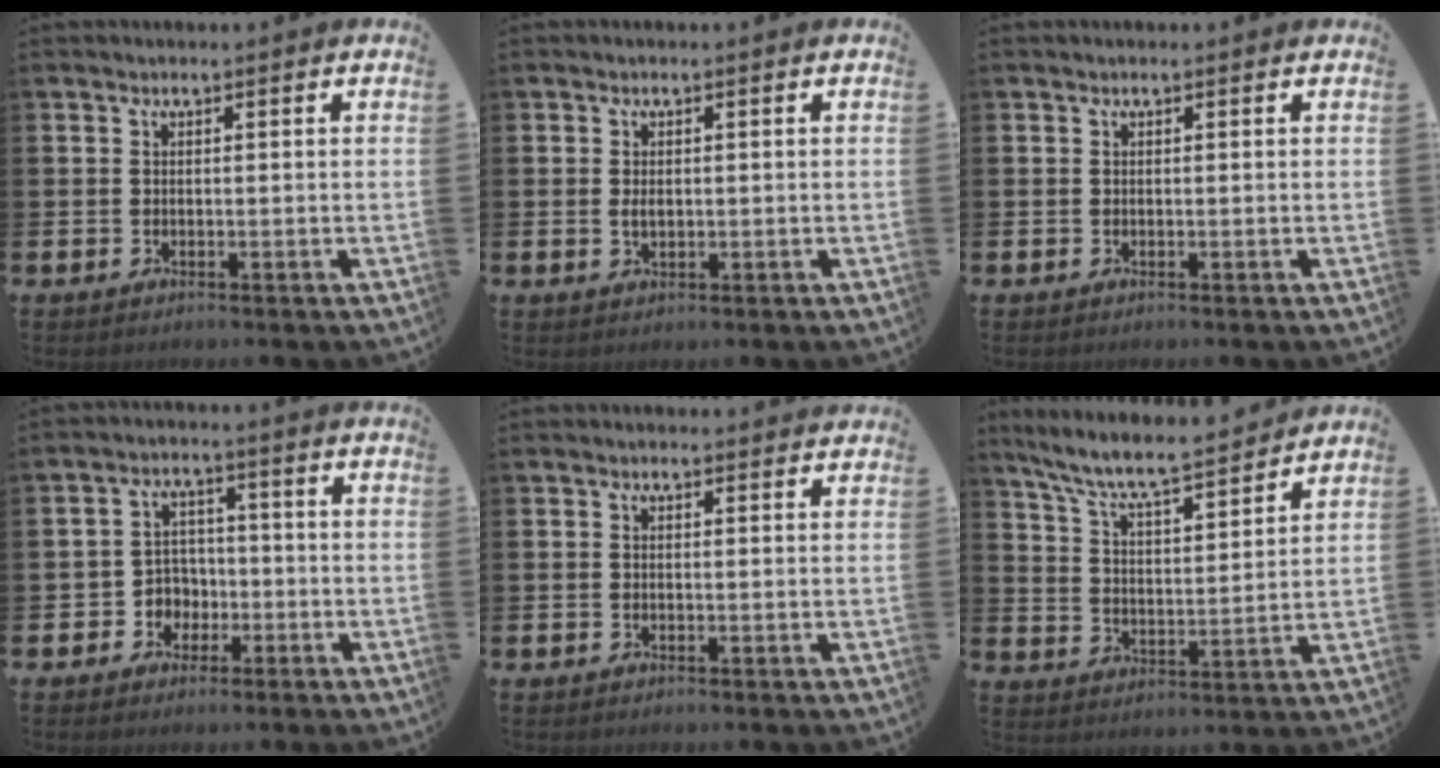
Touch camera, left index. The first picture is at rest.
{"total": 1.3, "force": [0.1, 0.8, 1.0], "torque": [-0.014, 0.004, -0.001]}
{"total": 0.0}
{"total": 3.8, "force": [-1.2, 3.6, 0.6], "torque": [-0.019, -0.002, -0.031]}
{"total": 0.6, "force": [0.6, 0.1, 0.1], "torque": [0.007, -0.003, 0.008]}
{"total": 8.0, "force": [7.4, 0.7, 2.8], "torque": [-0.090, -0.055, 0.129]}